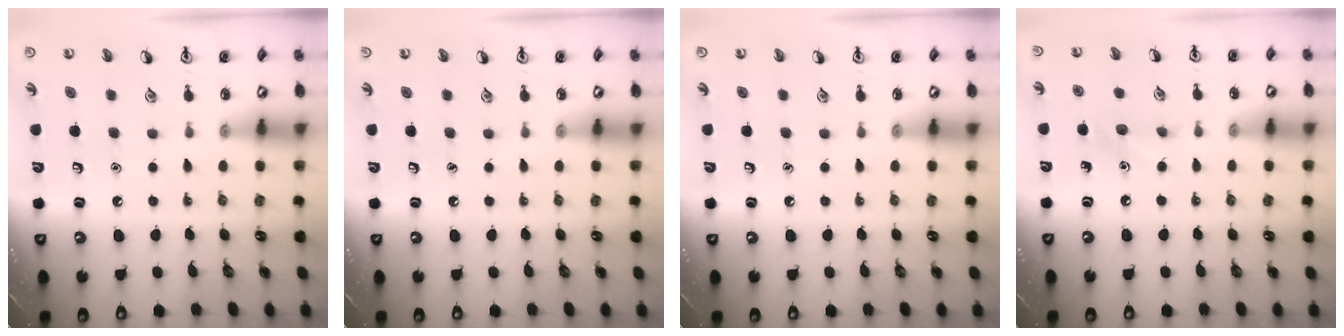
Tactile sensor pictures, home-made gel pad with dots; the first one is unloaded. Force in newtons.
{"total": 0.0}
{"total": 0.0}
{"total": 5.6, "press": 5.3, "slide": 1.8}